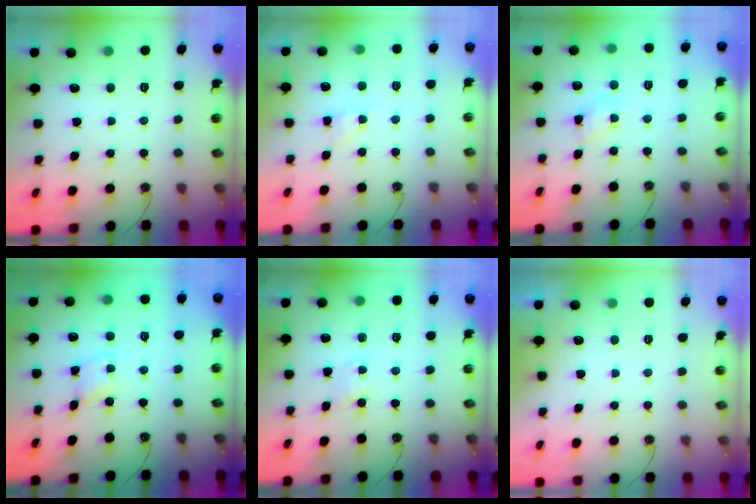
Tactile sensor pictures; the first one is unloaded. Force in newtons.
{"total": 5.0, "press": 5.0, "slide": 0.5}
{"total": 5.1, "press": 5.0, "slide": 0.4}
{"total": 1.2, "press": 1.2, "slide": 0.2}
{"total": 2.5, "press": 2.5, "slide": 0.3}
{"total": 0.0}